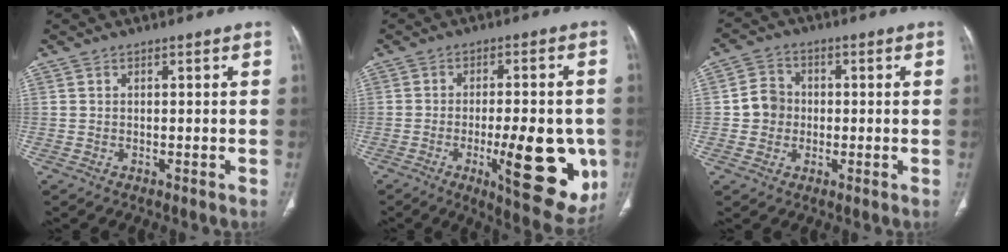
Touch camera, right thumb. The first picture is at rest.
{"total": 18.5, "force": [-4.7, 6.0, 16.8], "torque": [-0.182, -0.012, -0.048]}
{"total": 5.6, "force": [-0.4, 5.2, 1.9], "torque": [-0.011, 0.012, -0.013]}